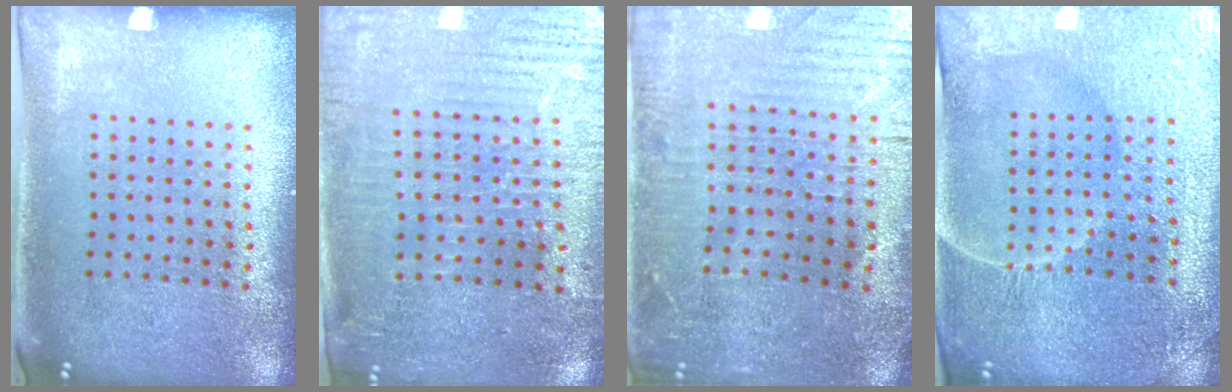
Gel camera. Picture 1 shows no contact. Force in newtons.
{"total": 3.6, "press": 3.4, "slide": 1.3}
{"total": 1.6, "press": 1.5, "slide": 0.5}
{"total": 4.4, "press": 4.3, "slide": 1.2}